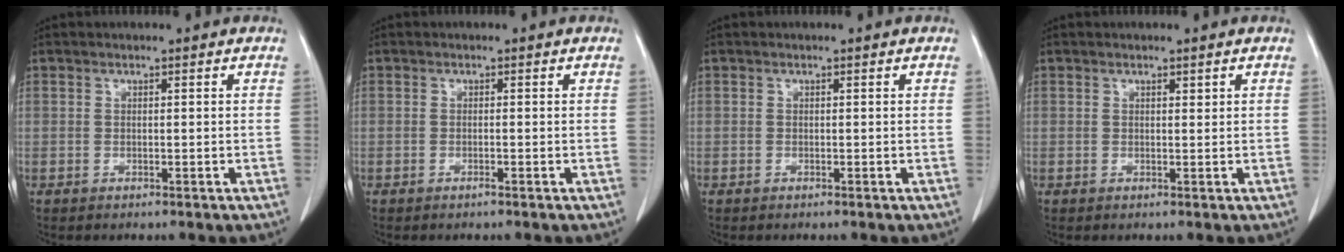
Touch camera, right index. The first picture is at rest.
{"total": 0.5, "force": [-0.3, -0.1, 0.4], "torque": [-0.005, 0.002, -0.007]}
{"total": 0.0}
{"total": 0.6, "force": [0.5, 0.1, 0.3], "torque": [-0.007, -0.003, 0.007]}